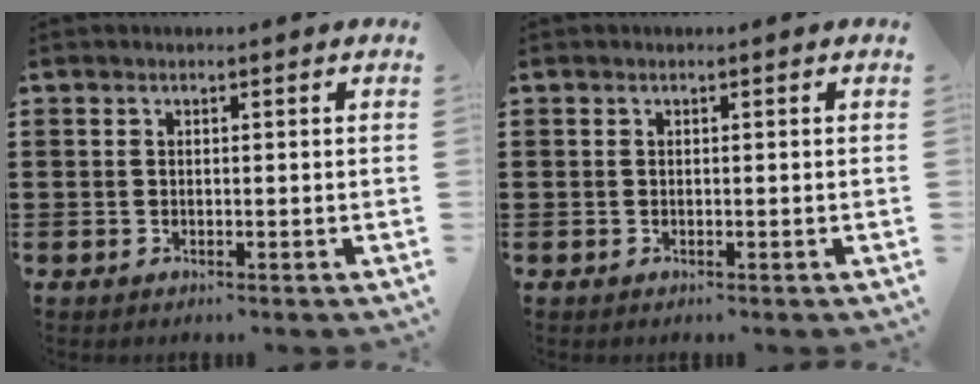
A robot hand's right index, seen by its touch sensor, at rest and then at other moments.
{"total": 0.0}